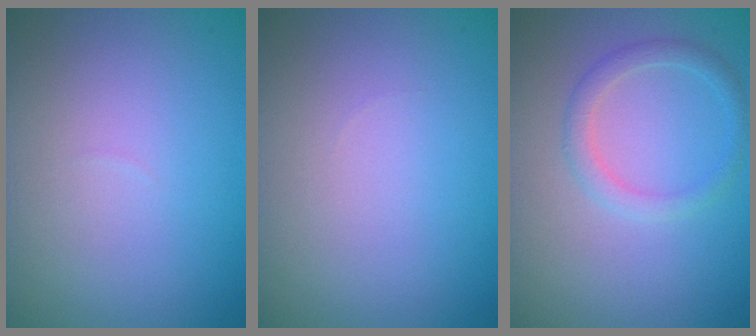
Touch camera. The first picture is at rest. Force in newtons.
{"total": 0.0}
{"total": 1.9, "press": 1.9, "slide": 0.2}